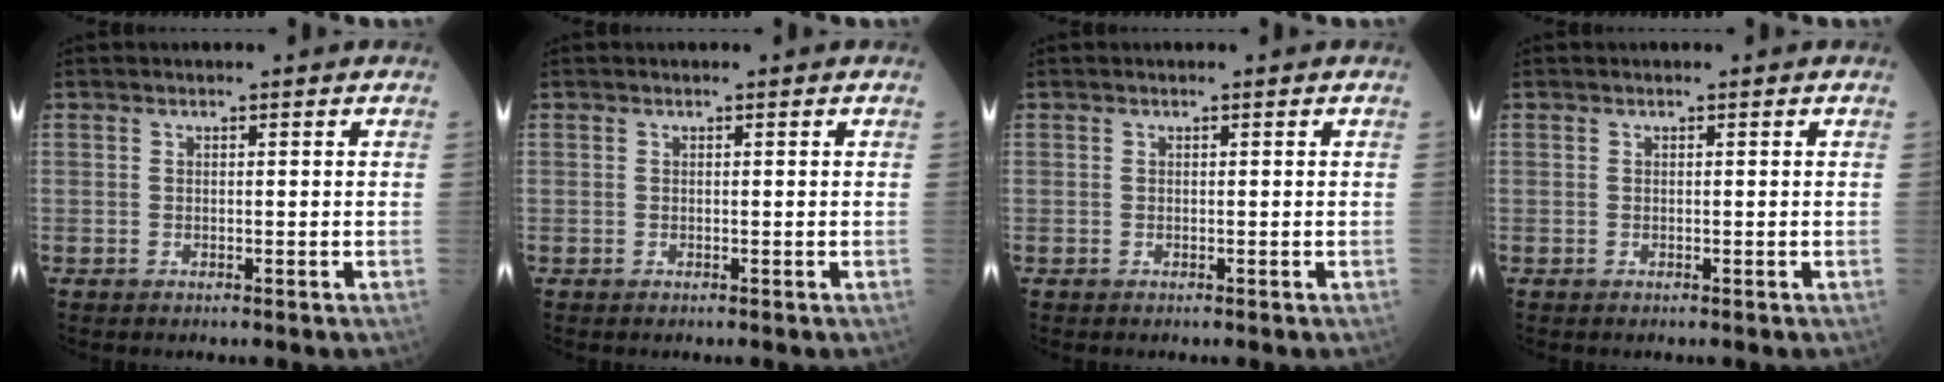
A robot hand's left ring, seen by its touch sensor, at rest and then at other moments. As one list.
[{"total": 0.0}, {"total": 0.0}, {"total": 0.0}]